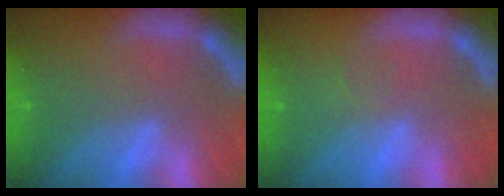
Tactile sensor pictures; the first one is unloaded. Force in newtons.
{"total": 1.0}